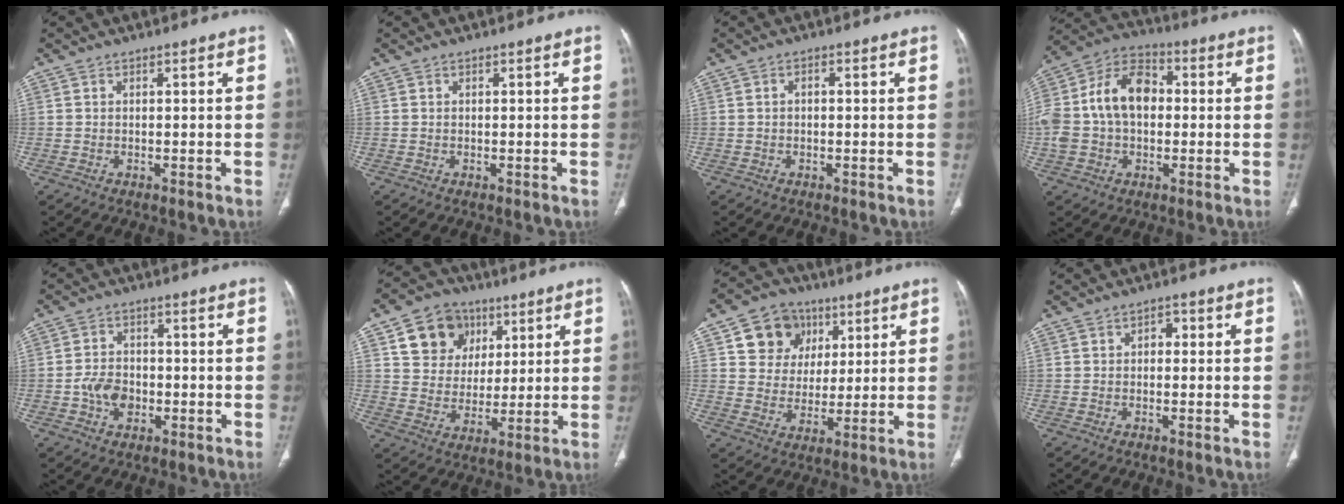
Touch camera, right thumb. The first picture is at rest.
{"total": 0.0}
{"total": 1.1, "force": [0.0, 0.7, 0.8], "torque": [-0.011, 0.004, -0.003]}
{"total": 16.4, "force": [0.6, 11.1, 12.0], "torque": [-0.221, 0.043, 0.005]}
{"total": 6.0, "force": [-1.6, 4.4, 3.8], "torque": [-0.053, 0.014, -0.031]}
{"total": 12.9, "force": [5.7, 10.6, 4.5], "torque": [-0.043, -0.010, 0.102]}
{"total": 11.7, "force": [4.9, 10.0, 3.7], "torque": [-0.024, -0.009, 0.085]}
{"total": 1.9, "force": [0.0, 1.4, 1.3], "torque": [-0.006, 0.007, -0.007]}